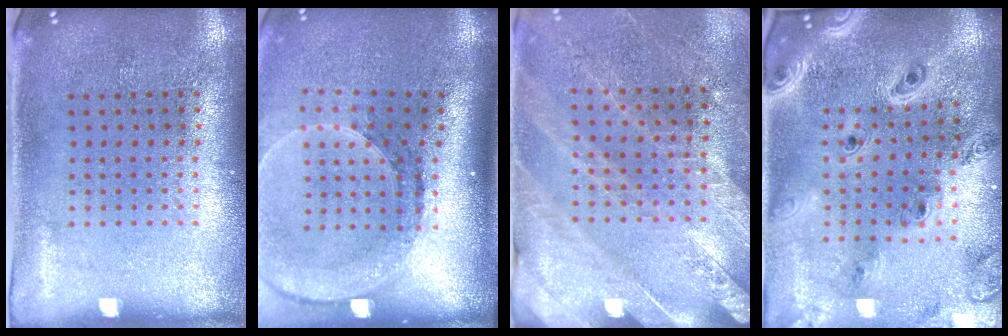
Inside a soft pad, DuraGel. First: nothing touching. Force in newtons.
{"total": 2.6, "press": 1.9, "slide": 1.8}
{"total": 2.5, "press": 2.5, "slide": 0.4}
{"total": 2.7, "press": 2.4, "slide": 1.3}